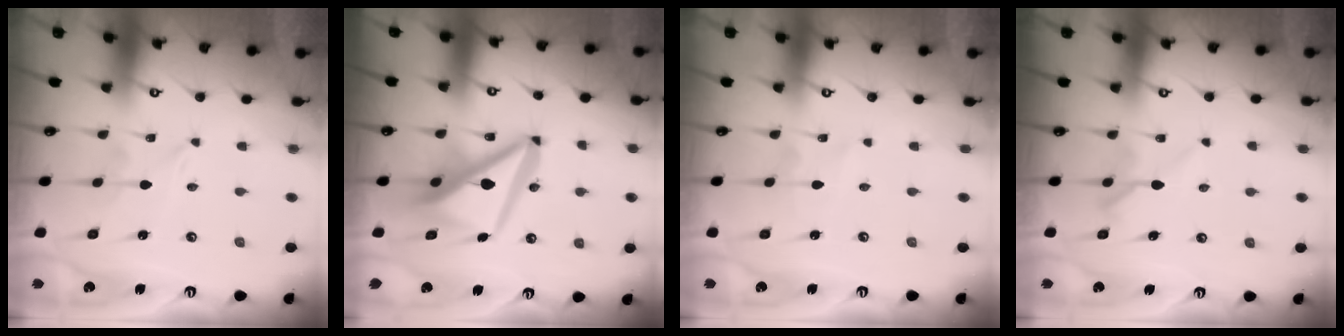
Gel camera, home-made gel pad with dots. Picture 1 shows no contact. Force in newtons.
{"total": 14.0, "press": 13.9, "slide": 1.7}
{"total": 2.6, "press": 2.5, "slide": 0.4}
{"total": 6.6, "press": 6.5, "slide": 0.6}